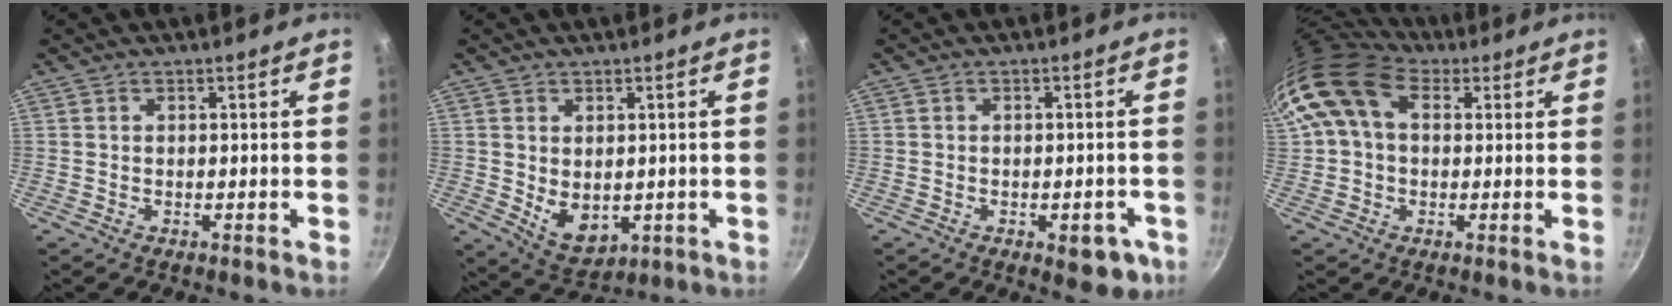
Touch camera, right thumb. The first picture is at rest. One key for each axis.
{"total": 7.1, "fx": 0.1, "fy": 4.9, "fz": 5.1, "tx": -0.071, "ty": -0.018, "tz": 0.021}
{"total": 6.5, "fx": -2.6, "fy": 3.4, "fz": 4.9, "tx": -0.032, "ty": 0.017, "tz": -0.025}
{"total": 13.1, "fx": 4.0, "fy": 9.1, "fz": 8.6, "tx": -0.157, "ty": 0.019, "tz": 0.060}